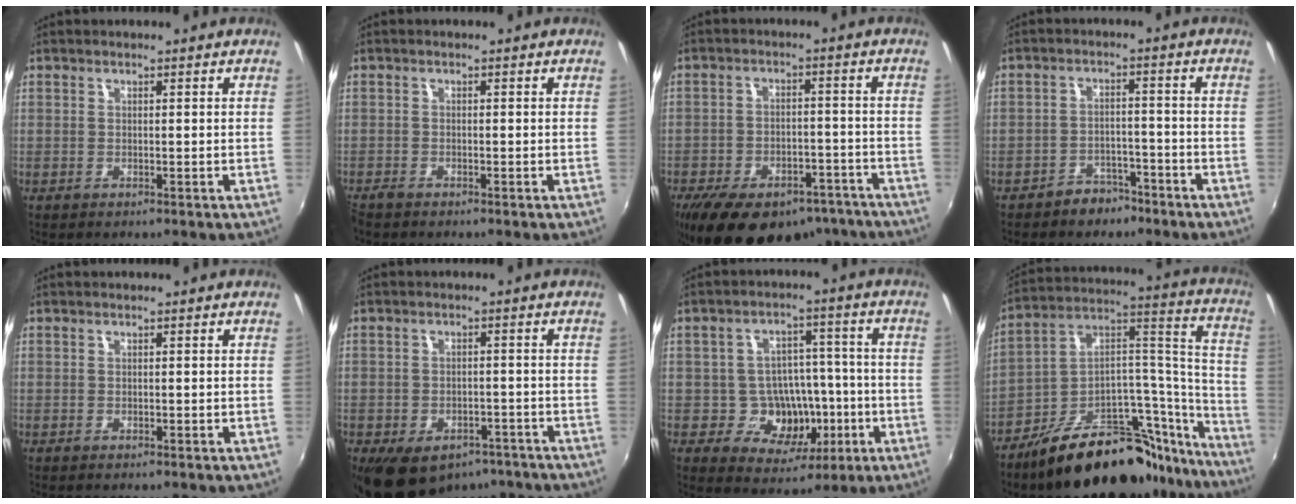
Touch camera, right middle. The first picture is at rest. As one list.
[{"total": 1.7, "force": [-1.6, 0.4, 0.6], "torque": [-0.015, -0.009, -0.032]}, {"total": 20.1, "force": [-14.5, 10.2, 9.4], "torque": [-0.186, -0.001, -0.184]}, {"total": 5.1, "force": [-4.1, 2.8, 1.1], "torque": [-0.028, 0.018, -0.055]}, {"total": 0.0}, {"total": 13.2, "force": [-8.8, 7.7, 6.2], "torque": [-0.124, -0.004, -0.111]}, {"total": 11.5, "force": [-3.0, 9.7, 5.4], "torque": [-0.103, 0.023, -0.026]}, {"total": 29.3, "force": [-22.0, 11.4, 15.7], "torque": [-0.185, 0.068, -0.318]}]